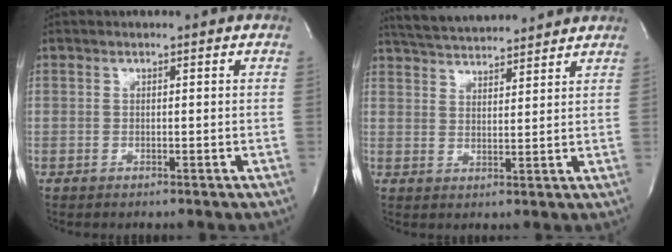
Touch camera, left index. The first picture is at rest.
{"total": 12.2, "force": [11.5, 1.3, 3.9], "torque": [-0.076, 0.023, 0.177]}